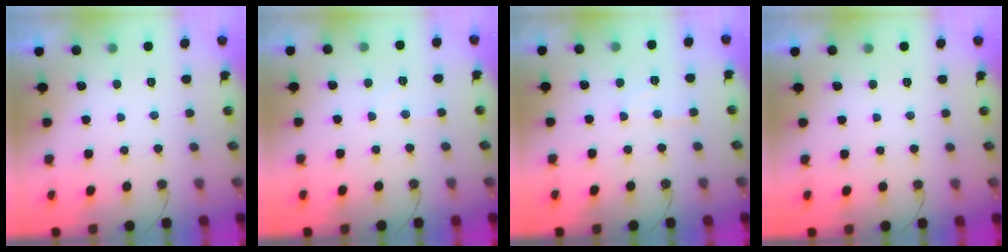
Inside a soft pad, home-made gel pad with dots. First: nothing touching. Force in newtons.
{"total": 3.7, "press": 3.6, "slide": 0.5}
{"total": 6.7, "press": 6.7, "slide": 0.4}
{"total": 0.0}